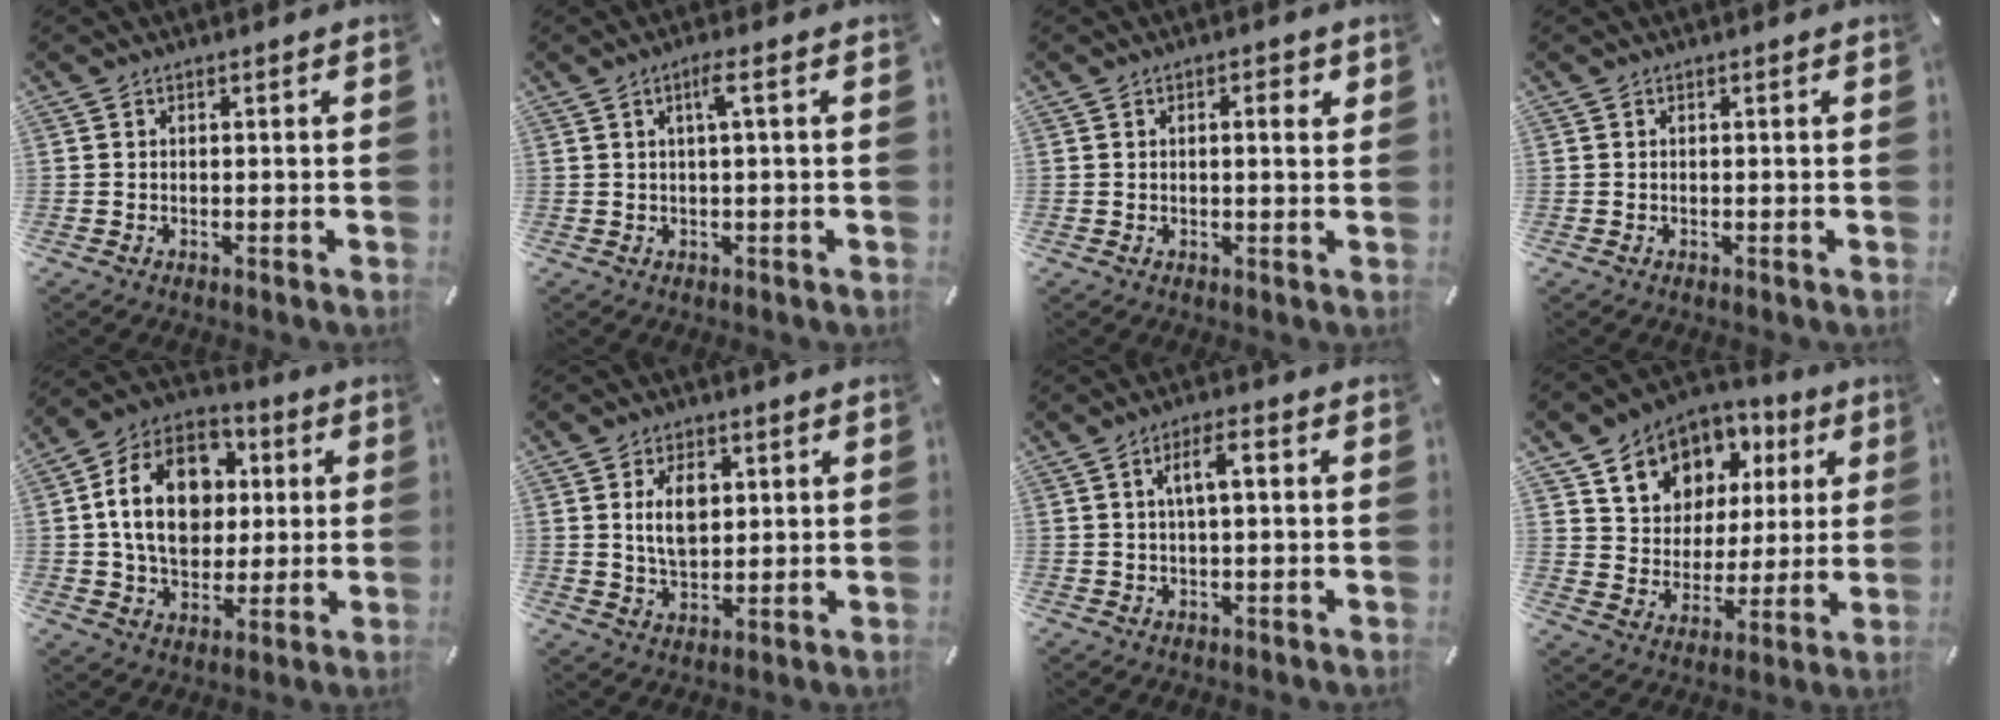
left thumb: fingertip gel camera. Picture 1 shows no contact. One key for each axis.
{"total": 4.0, "fx": 1.0, "fy": 0.2, "fz": 3.9, "tx": -0.077, "ty": 0.002, "tz": 0.012}
{"total": 2.5, "fx": 0.7, "fy": 0.8, "fz": 2.2, "tx": -0.027, "ty": 0.000, "tz": 0.006}
{"total": 0.0}
{"total": 18.0, "fx": 2.2, "fy": 13.7, "fz": 11.5, "tx": -0.219, "ty": 0.009, "tz": 0.038}
{"total": 8.3, "fx": 2.2, "fy": 5.4, "fz": 5.9, "tx": -0.109, "ty": -0.004, "tz": 0.030}
{"total": 5.6, "fx": 1.0, "fy": 1.7, "fz": 5.3, "tx": -0.094, "ty": 0.007, "tz": 0.012}
{"total": 10.6, "fx": 5.2, "fy": 9.1, "fz": 1.3, "tx": -0.036, "ty": -0.042, "tz": 0.101}